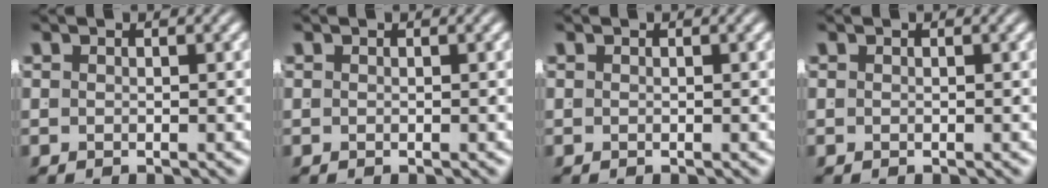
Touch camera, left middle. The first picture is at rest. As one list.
[{"total": 0.0}, {"total": 0.0}, {"total": 0.0}]